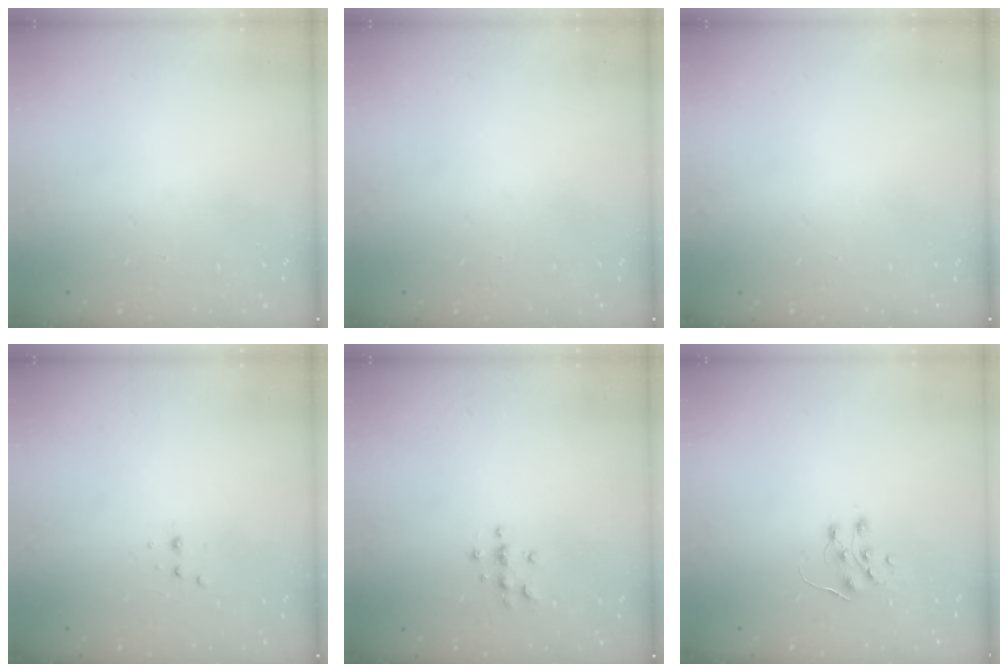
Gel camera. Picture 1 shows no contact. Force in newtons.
{"total": 0.0}
{"total": 0.0}
{"total": 2.5, "press": 2.4, "slide": 0.5}
{"total": 6.3, "press": 6.3, "slide": 0.8}
{"total": 7.1, "press": 7.1, "slide": 0.6}